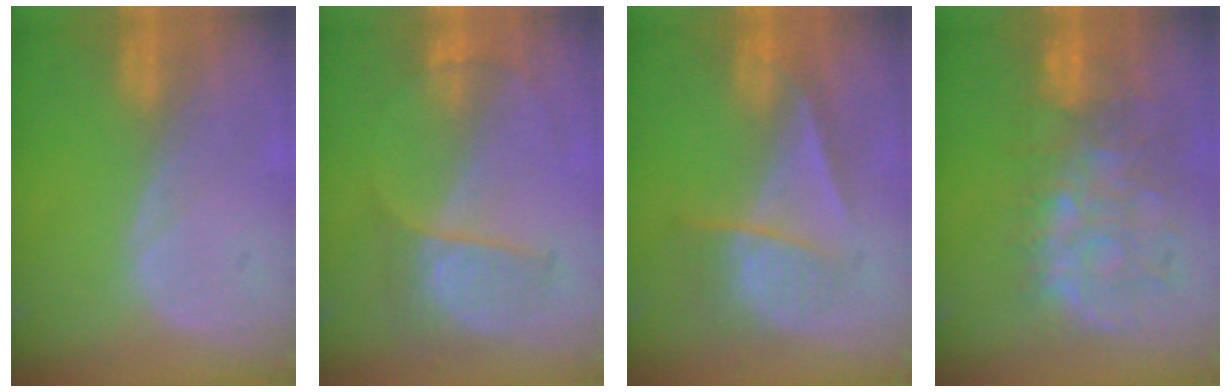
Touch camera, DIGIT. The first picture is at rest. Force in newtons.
{"total": 5.9, "press": 5.8, "slide": 1.0}
{"total": 7.2, "press": 6.1, "slide": 3.9}
{"total": 10.4, "press": 9.4, "slide": 4.6}